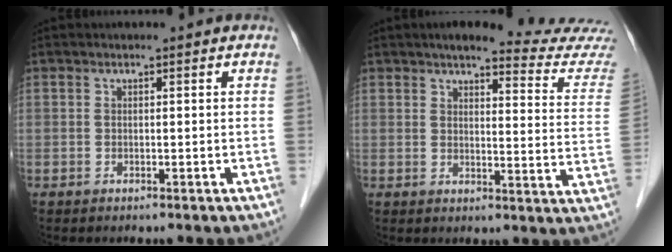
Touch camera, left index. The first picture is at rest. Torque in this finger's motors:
{"motor_torque": [0.60, -0.91, 0.20, 0.02]}